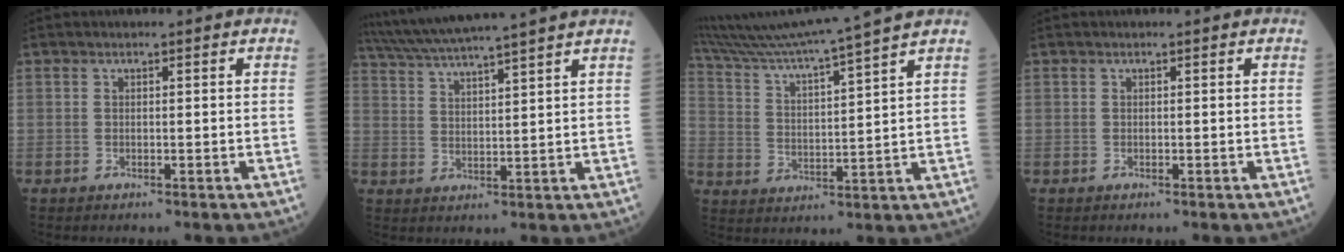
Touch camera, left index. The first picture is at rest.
{"total": 14.0, "force": [12.3, -1.7, 6.5], "torque": [-0.121, 0.010, 0.187]}
{"total": 15.5, "force": [13.6, -2.8, 6.9], "torque": [-0.126, -0.012, 0.214]}
{"total": 0.0}